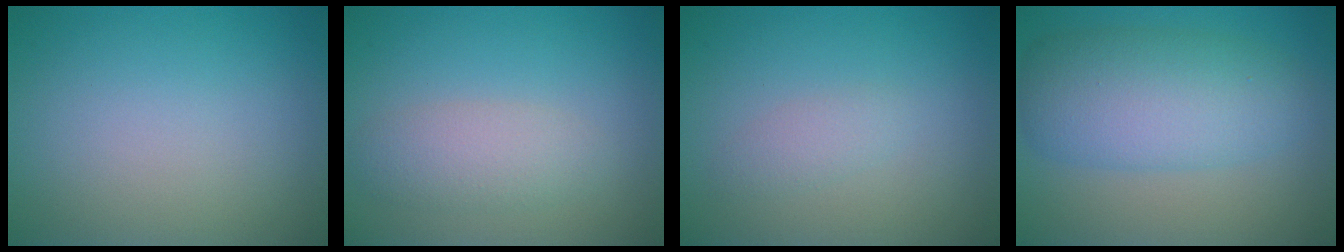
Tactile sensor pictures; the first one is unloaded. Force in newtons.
{"total": 2.7, "press": 2.7, "slide": 0.2}
{"total": 1.3, "press": 1.3, "slide": 0.1}
{"total": 7.0, "press": 7.0, "slide": 0.1}